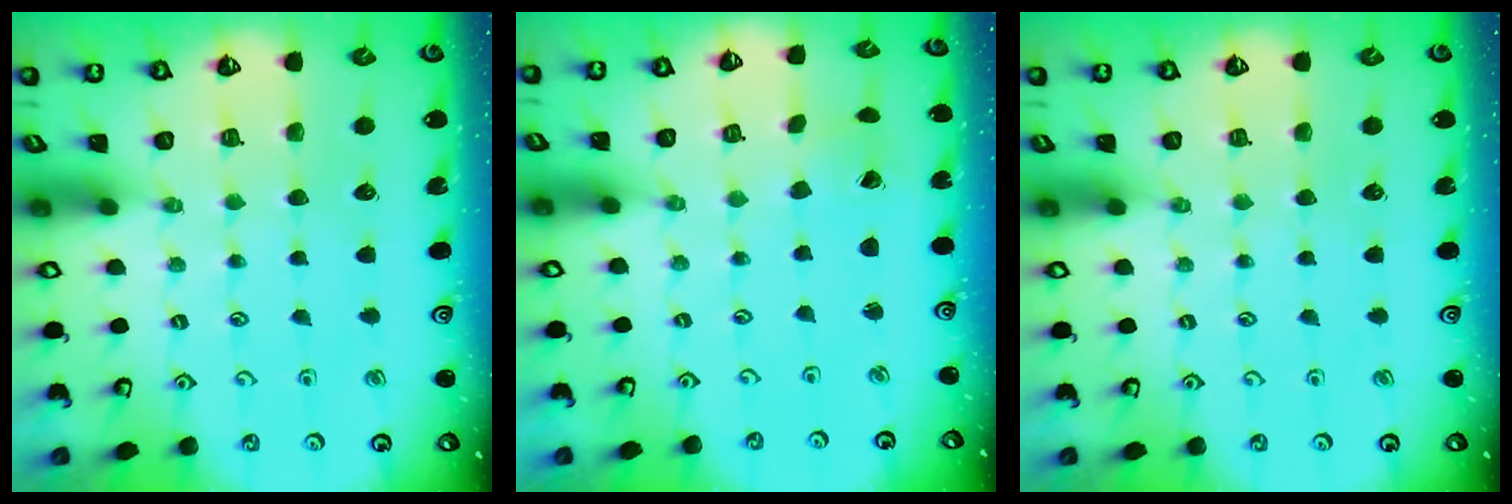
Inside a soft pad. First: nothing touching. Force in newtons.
{"total": 0.7, "press": 0.7, "slide": 0.0}
{"total": 0.0}